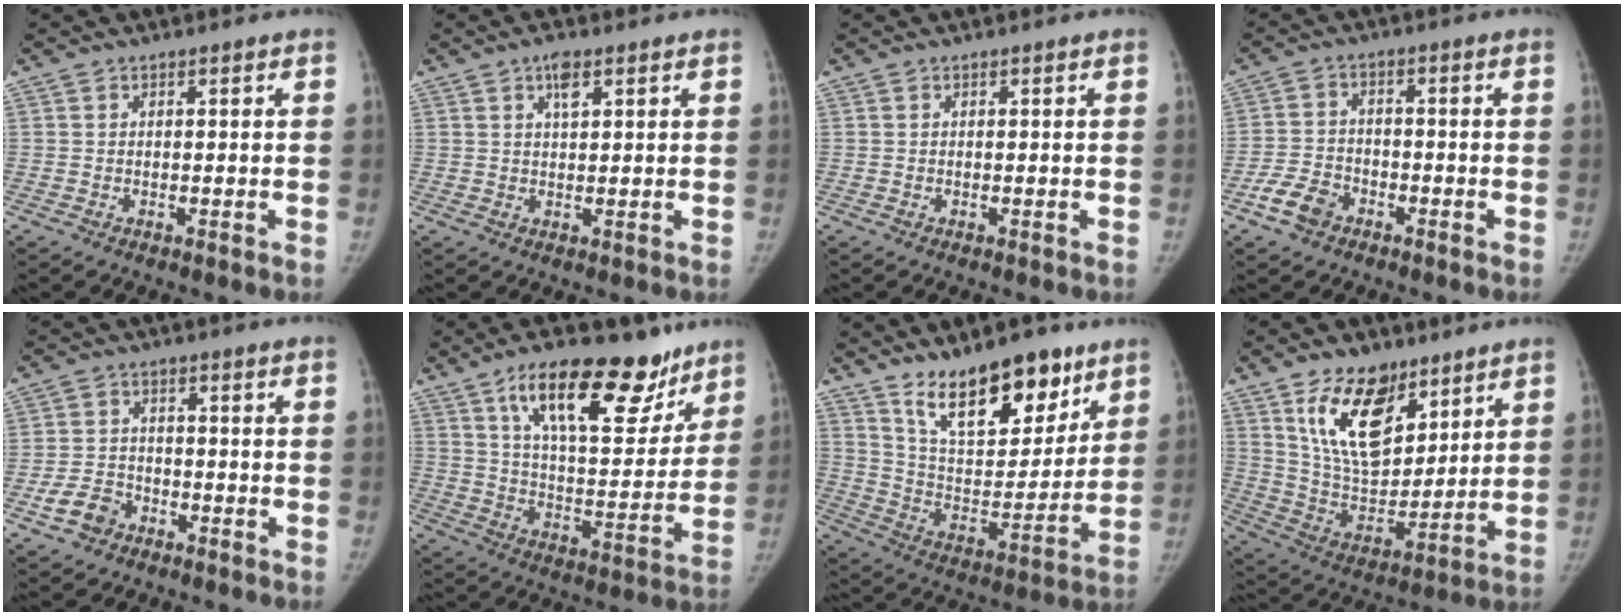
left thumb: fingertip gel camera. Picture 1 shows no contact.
{"total": 3.3, "force": [1.8, 1.3, 2.5], "torque": [-0.039, -0.002, 0.030]}
{"total": 0.0}
{"total": 6.0, "force": [-3.5, 4.1, 2.6], "torque": [-0.045, 0.020, -0.066]}
{"total": 5.4, "force": [-3.1, 4.0, 2.1], "torque": [-0.031, 0.022, -0.053]}
{"total": 23.6, "force": [14.5, 9.9, 15.7], "torque": [-0.189, -0.048, 0.232]}
{"total": 19.6, "force": [13.2, 8.6, 11.6], "torque": [-0.126, -0.082, 0.228]}
{"total": 17.3, "force": [9.9, 9.6, 10.4], "torque": [-0.130, -0.060, 0.190]}